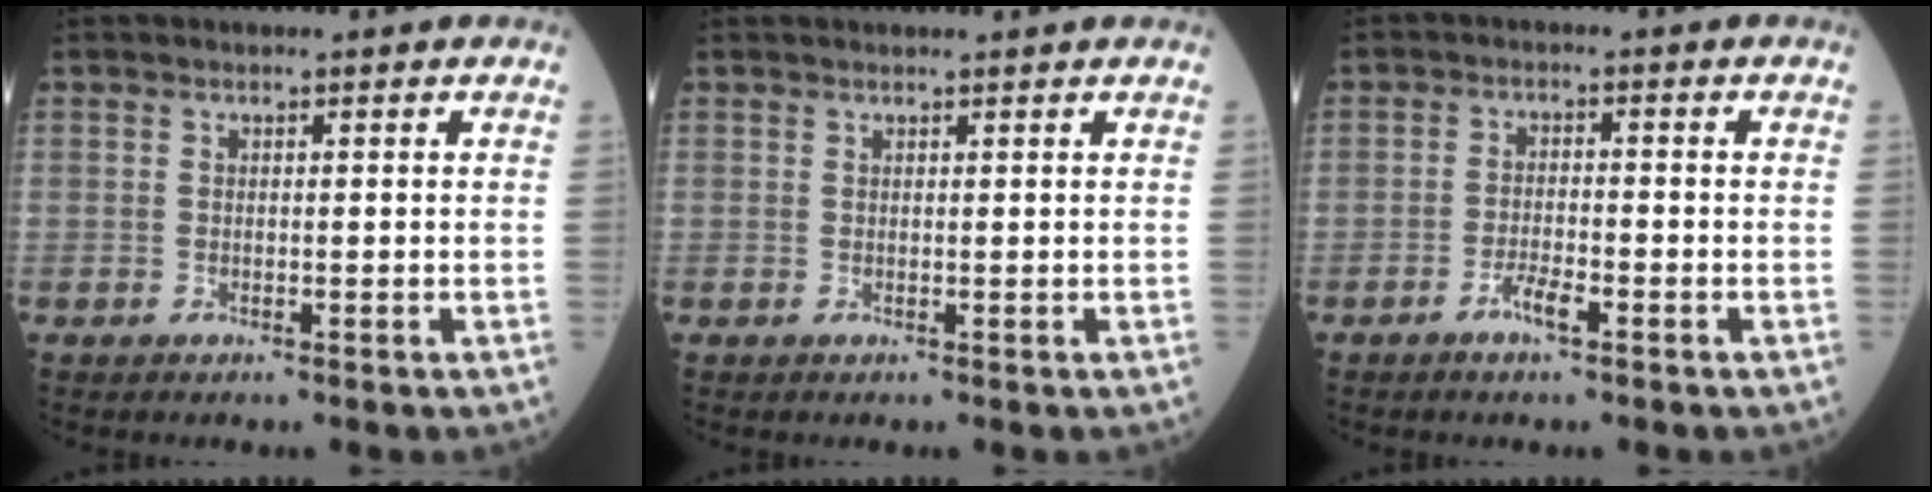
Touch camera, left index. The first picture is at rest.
{"total": 2.0, "force": [1.9, -0.1, 0.6], "torque": [-0.006, 0.023, 0.030]}
{"total": 3.0, "force": [-2.0, 0.5, 2.1], "torque": [-0.040, 0.000, -0.039]}